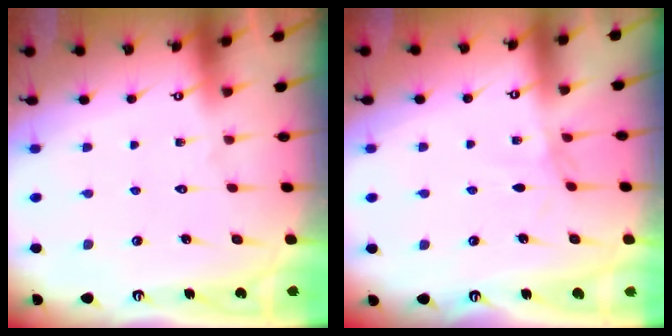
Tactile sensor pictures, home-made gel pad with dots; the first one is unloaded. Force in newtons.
{"total": 0.9, "press": 0.8, "slide": 0.3}